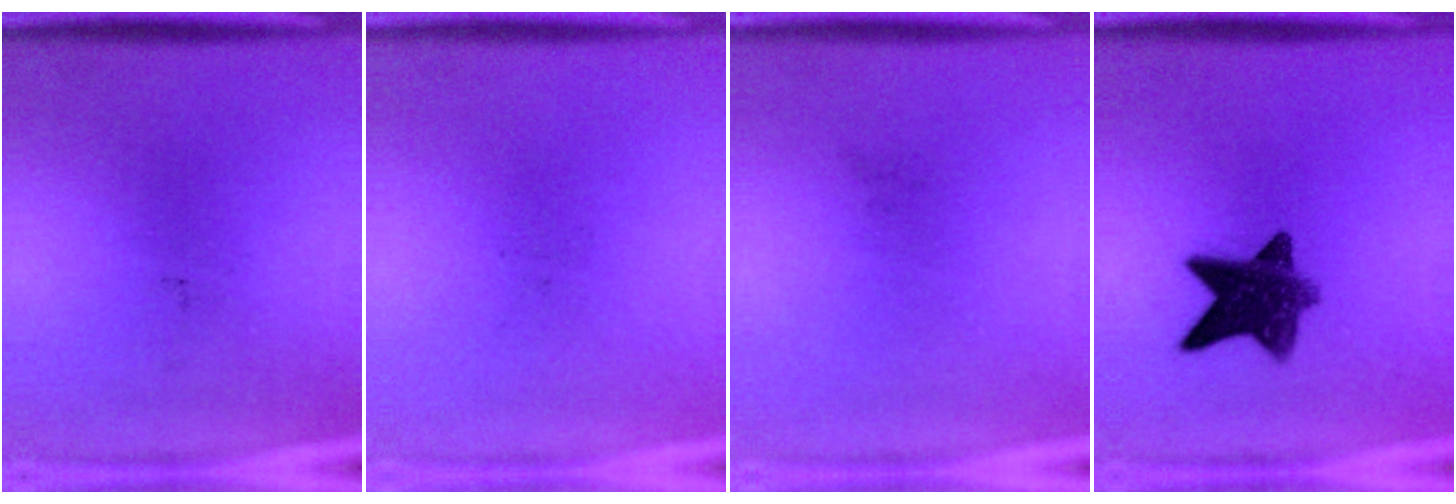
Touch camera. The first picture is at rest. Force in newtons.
{"total": 0.0}
{"total": 0.0}
{"total": 9.9}